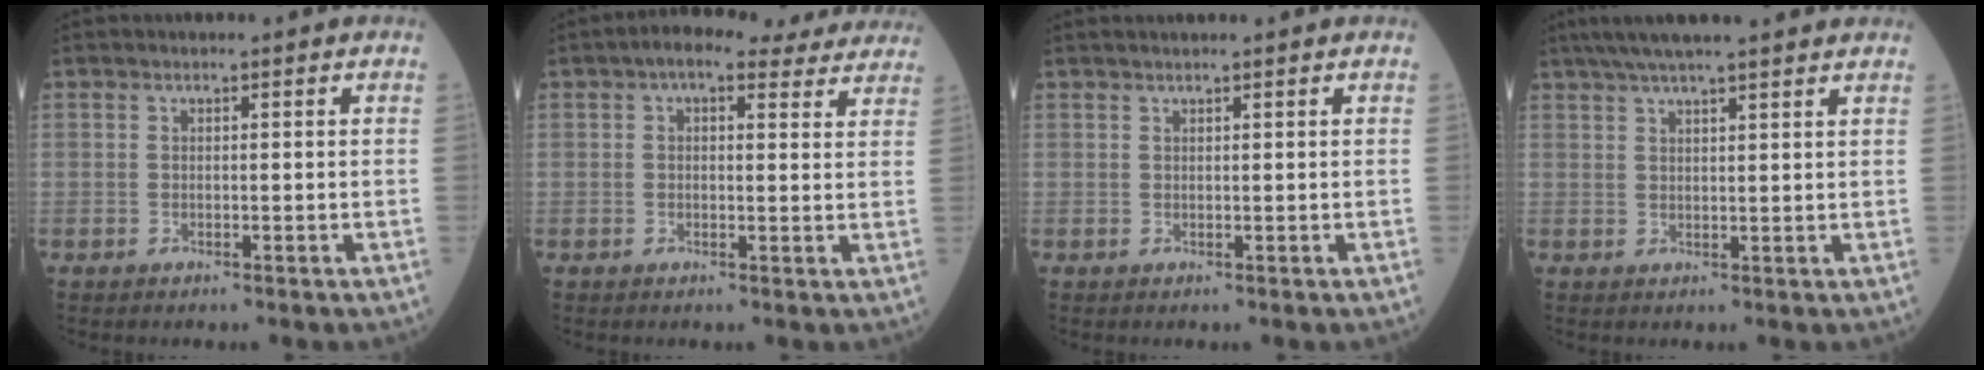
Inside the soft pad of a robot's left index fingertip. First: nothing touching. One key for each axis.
{"total": 9.3, "fx": 7.6, "fy": 3.6, "fz": 4.1, "tx": -0.046, "ty": 0.034, "tz": 0.084}
{"total": 1.9, "fx": 1.7, "fy": -0.1, "fz": 0.7, "tx": -0.006, "ty": 0.025, "tz": 0.031}
{"total": 12.1, "fx": 10.1, "fy": 0.6, "fz": 6.6, "tx": -0.109, "ty": 0.042, "tz": 0.138}